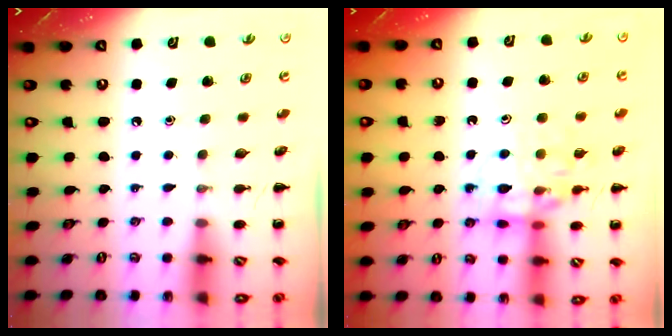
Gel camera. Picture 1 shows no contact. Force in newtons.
{"total": 12.9, "press": 12.8, "slide": 1.6}